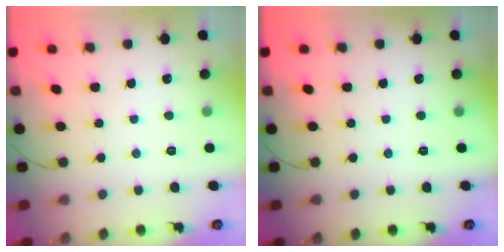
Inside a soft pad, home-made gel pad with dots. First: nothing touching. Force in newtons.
{"total": 0.0}